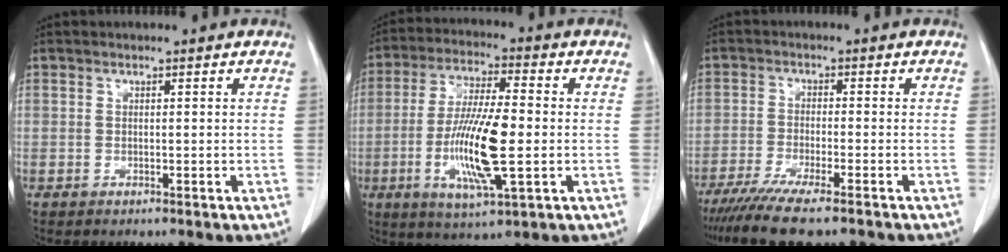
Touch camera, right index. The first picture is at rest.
{"total": 13.6, "force": [-2.3, 2.1, 13.2], "torque": [-0.260, -0.012, -0.043]}
{"total": 9.2, "force": [-7.3, 0.4, 5.6], "torque": [-0.087, -0.021, -0.118]}